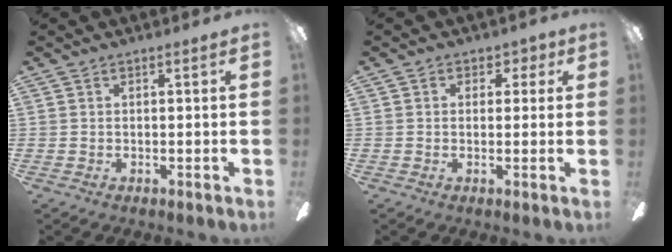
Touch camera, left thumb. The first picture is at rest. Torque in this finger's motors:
{"motor_torque": [-0.34, -0.17, -0.36, 0.22, -0.02]}